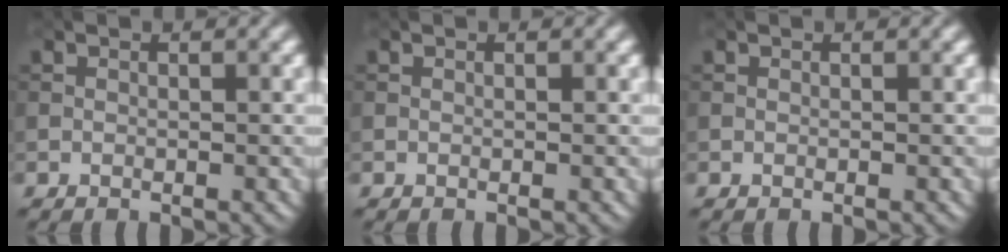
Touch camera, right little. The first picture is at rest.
{"total": 0.0}
{"total": 0.0}